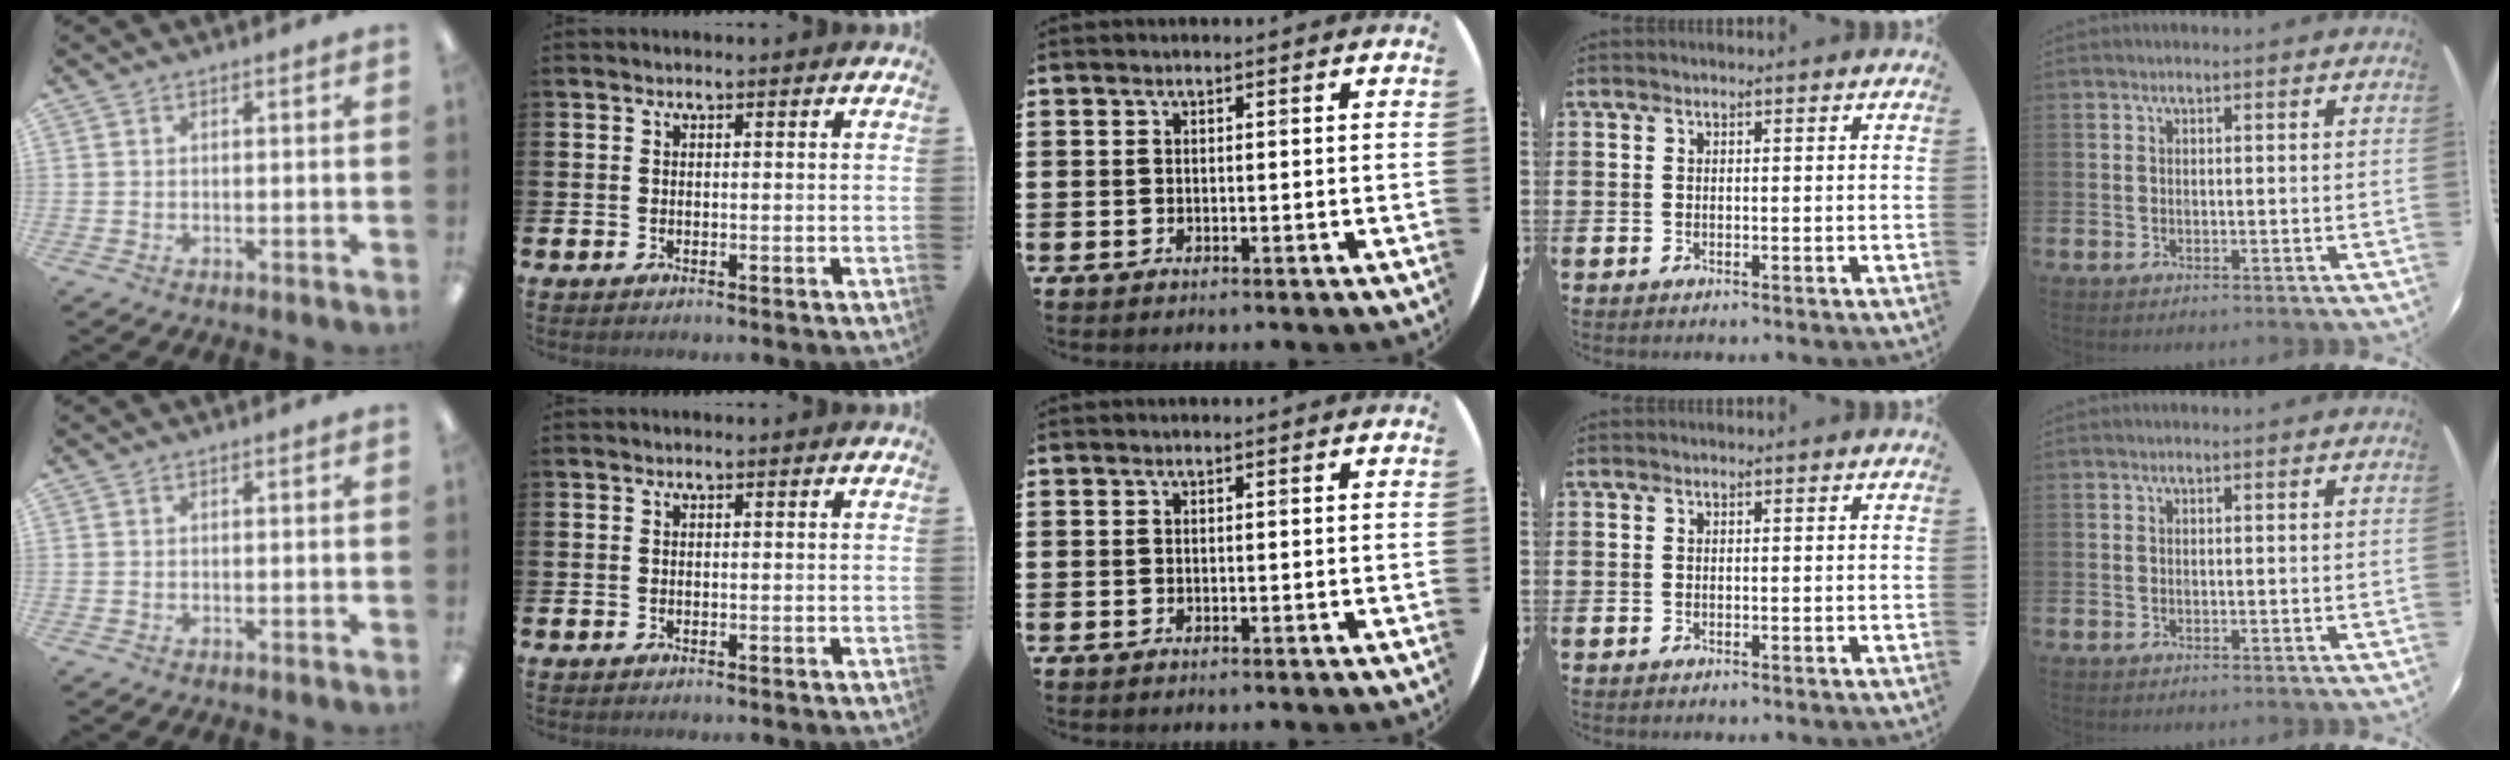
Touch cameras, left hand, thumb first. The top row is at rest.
{}